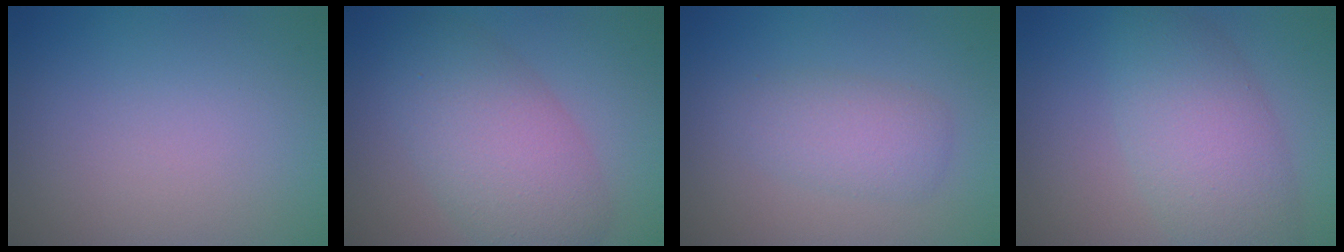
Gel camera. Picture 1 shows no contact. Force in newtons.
{"total": 6.6, "press": 6.6, "slide": 0.3}
{"total": 2.6, "press": 2.6, "slide": 0.1}
{"total": 6.1, "press": 6.1, "slide": 0.1}